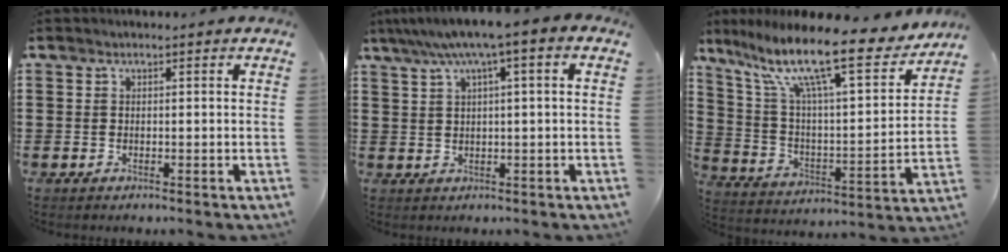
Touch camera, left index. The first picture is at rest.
{"total": 5.3, "force": [1.9, 0.1, 5.0], "torque": [-0.097, -0.004, 0.028]}
{"total": 16.0, "force": [11.7, 2.1, 10.7], "torque": [-0.226, -0.066, 0.191]}